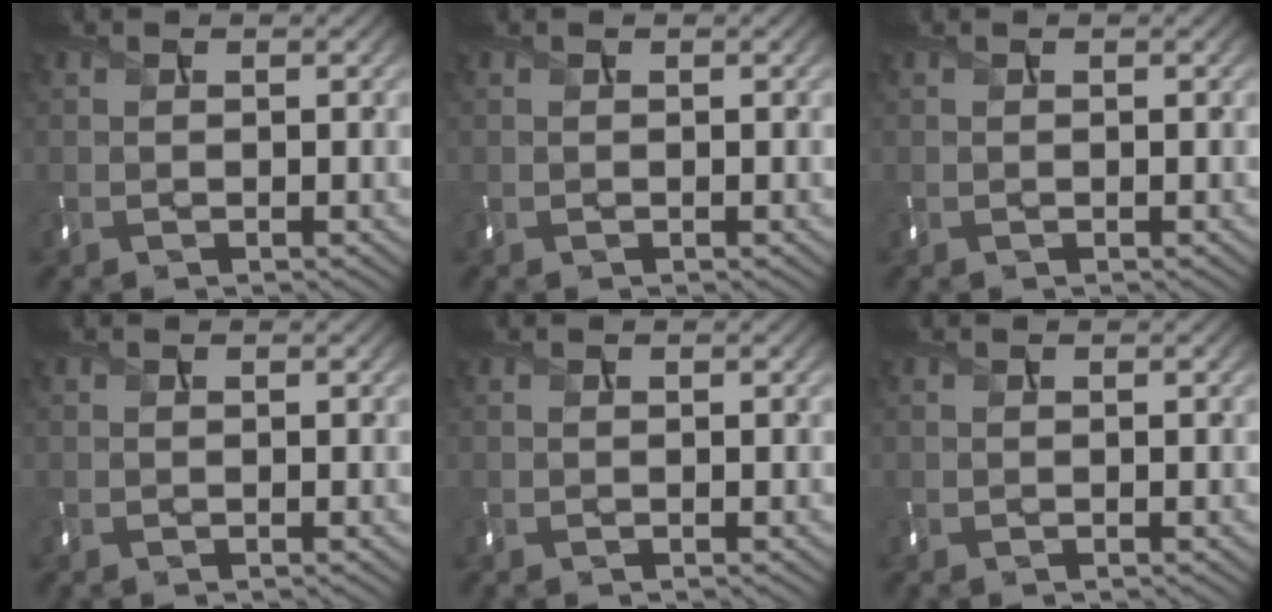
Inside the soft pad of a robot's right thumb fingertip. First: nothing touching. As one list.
[{"total": 0.0}, {"total": 0.0}, {"total": 0.0}, {"total": 0.0}, {"total": 0.0}]